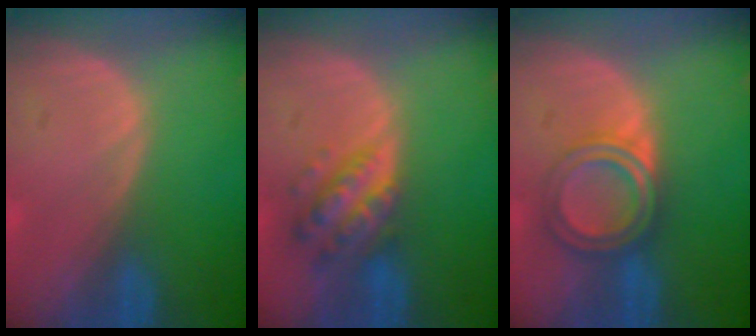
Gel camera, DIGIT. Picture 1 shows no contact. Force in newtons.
{"total": 6.4, "press": 5.7, "slide": 2.9}
{"total": 5.3, "press": 5.3, "slide": 0.2}